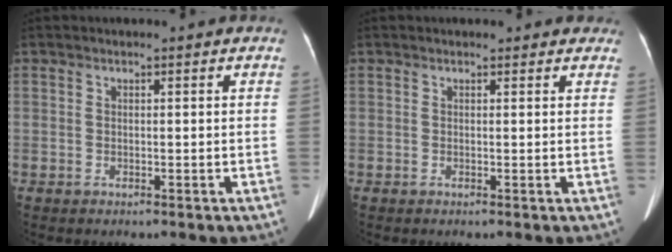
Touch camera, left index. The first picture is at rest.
{"total": 2.8, "force": [2.4, 1.3, 0.7], "torque": [0.001, 0.006, 0.013]}